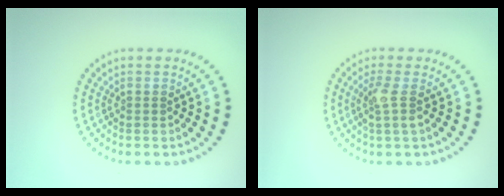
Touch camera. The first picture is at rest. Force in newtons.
{"total": 2.0, "press": 1.6, "slide": 1.2}